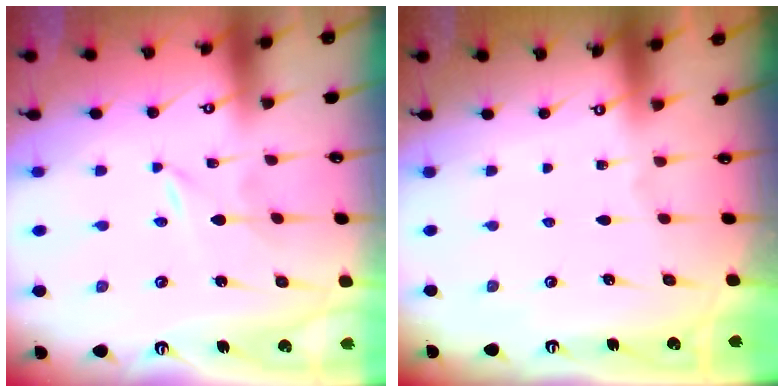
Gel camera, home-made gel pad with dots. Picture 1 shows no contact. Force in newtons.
{"total": 0.0}